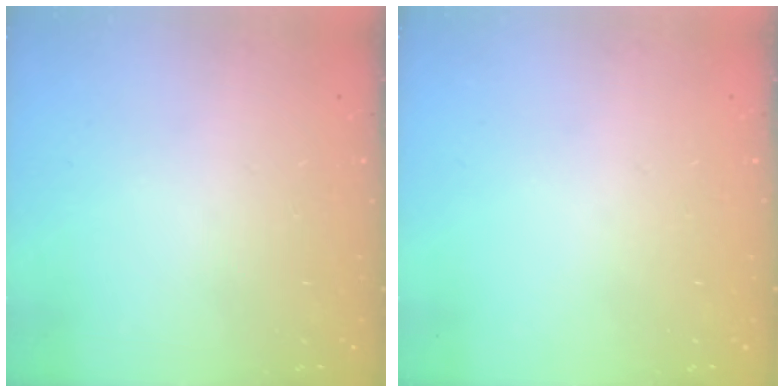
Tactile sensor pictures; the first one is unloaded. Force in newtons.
{"total": 0.0}